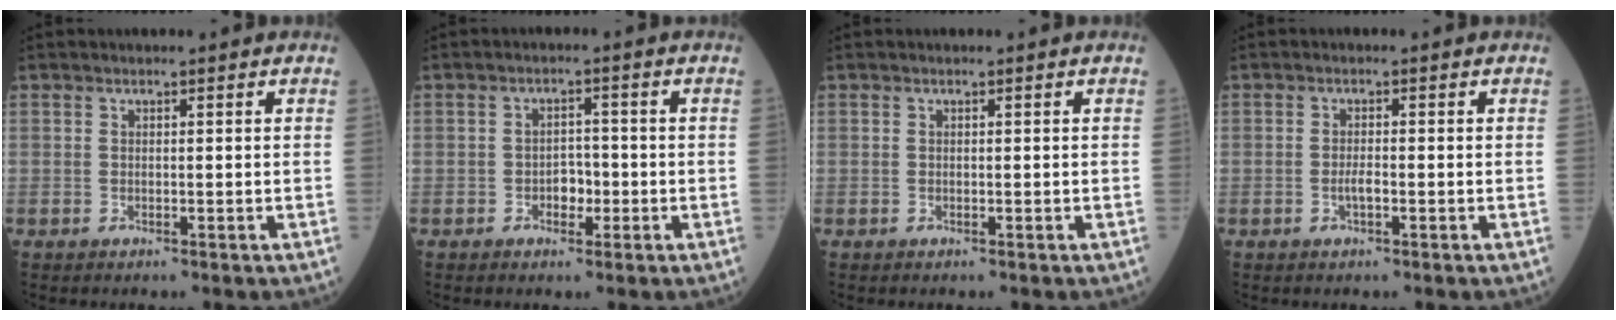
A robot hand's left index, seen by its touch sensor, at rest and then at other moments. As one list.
[{"total": 2.8, "force": [-1.0, 1.8, 1.9], "torque": [-0.025, 0.007, -0.017]}, {"total": 0.0}, {"total": 1.5, "force": [-0.5, 0.3, 1.4], "torque": [-0.028, 0.001, -0.010]}]